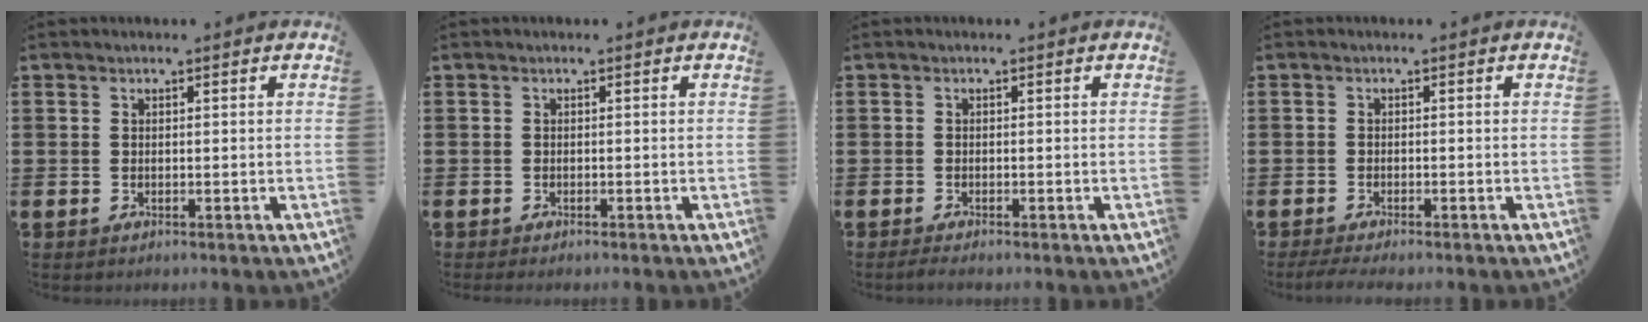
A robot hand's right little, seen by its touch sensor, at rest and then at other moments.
{"total": 0.0}
{"total": 0.8, "force": [-0.6, 0.1, 0.5], "torque": [-0.009, -0.002, -0.011]}
{"total": 1.2, "force": [-0.9, 0.1, 0.8], "torque": [-0.013, -0.002, -0.017]}